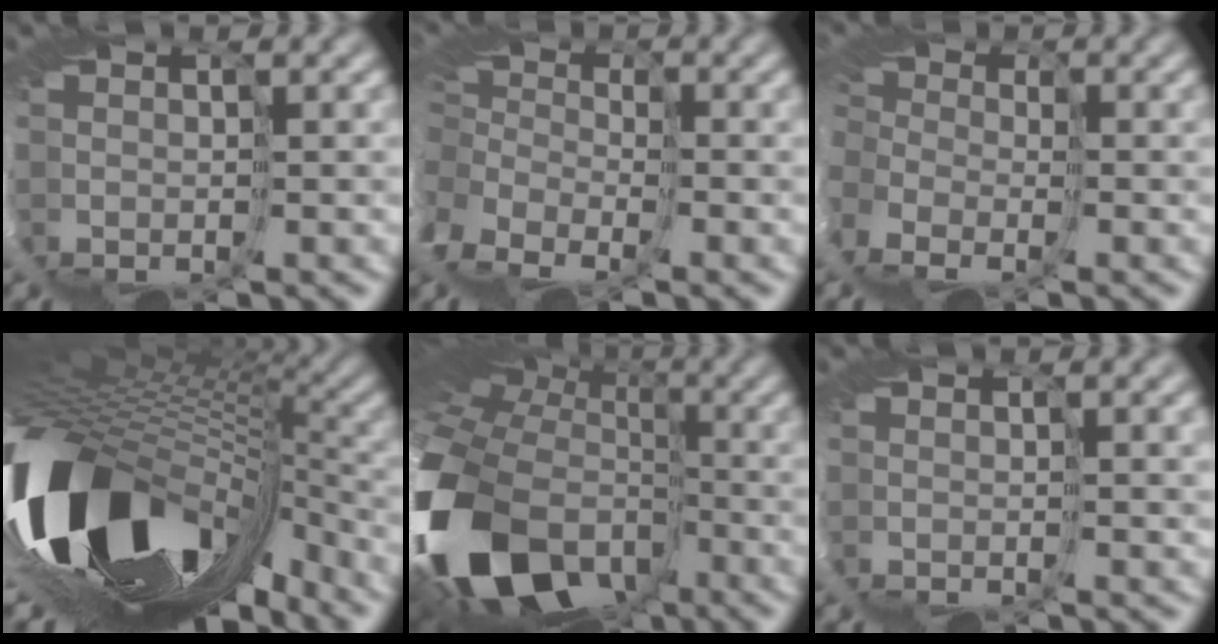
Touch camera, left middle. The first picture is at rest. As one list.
[{"total": 8.1, "force": [-4.5, 5.7, 3.5], "torque": [-0.105, -0.013, -0.064]}, {"total": 7.1, "force": [-4.0, 4.7, 3.4], "torque": [-0.086, -0.021, -0.056]}, {"total": 14.1, "force": [-4.4, 8.3, 10.5], "torque": [-0.223, -0.063, -0.050]}, {"total": 16.2, "force": [-6.5, 12.0, 8.6], "torque": [-0.215, -0.024, -0.104]}, {"total": 2.3, "force": [0.9, 0.5, 2.0], "torque": [-0.034, 0.002, 0.011]}]